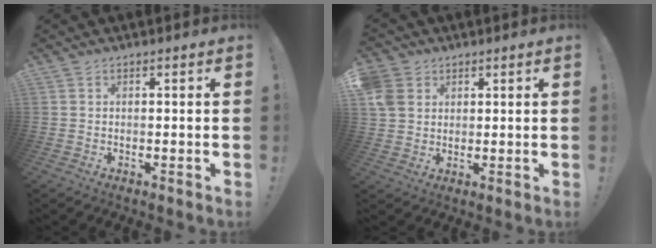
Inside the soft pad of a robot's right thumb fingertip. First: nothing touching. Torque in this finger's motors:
{"motor_torque": [1.19, 3.05, 0.31, 0.24, 0.50]}